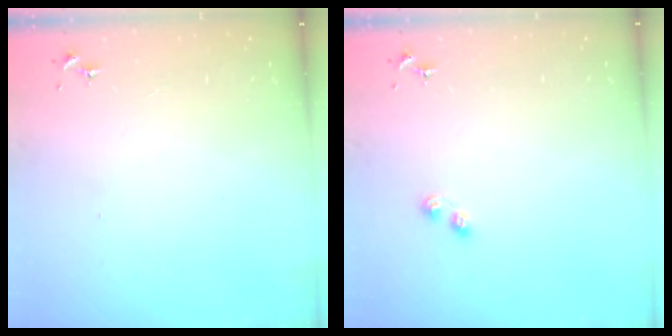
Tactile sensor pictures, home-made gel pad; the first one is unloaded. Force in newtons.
{"total": 3.9, "press": 3.8, "slide": 0.6}